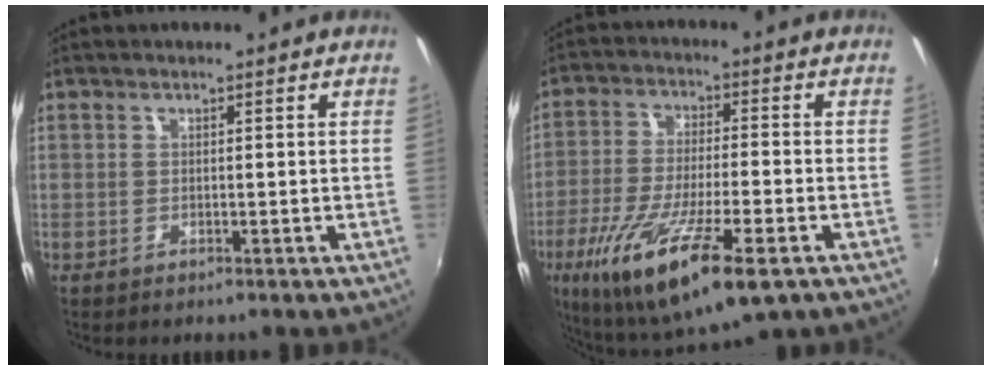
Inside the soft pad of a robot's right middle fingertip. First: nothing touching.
{"total": 18.8, "force": [-9.3, 4.5, 15.7], "torque": [-0.313, -0.058, -0.163]}